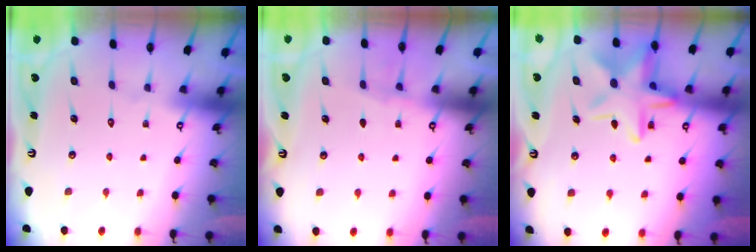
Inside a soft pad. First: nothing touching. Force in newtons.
{"total": 5.6, "press": 5.6, "slide": 0.5}
{"total": 16.1, "press": 16.0, "slide": 1.0}